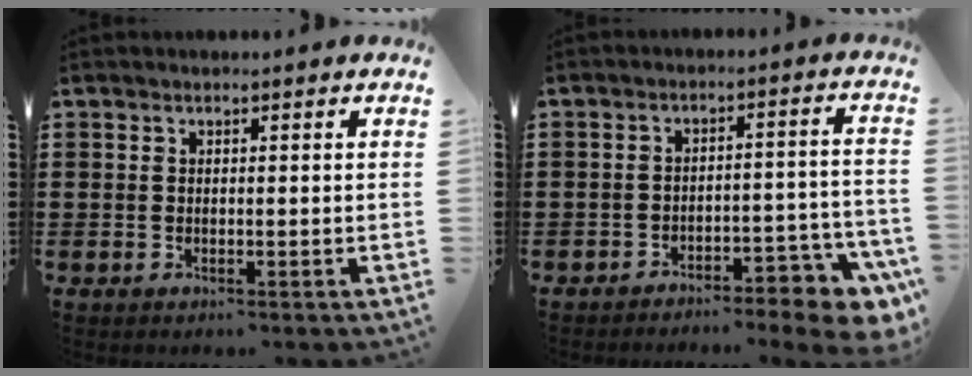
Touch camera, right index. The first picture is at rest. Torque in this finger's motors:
{"motor_torque": [0.88, -0.35, 0.35, 0.04]}